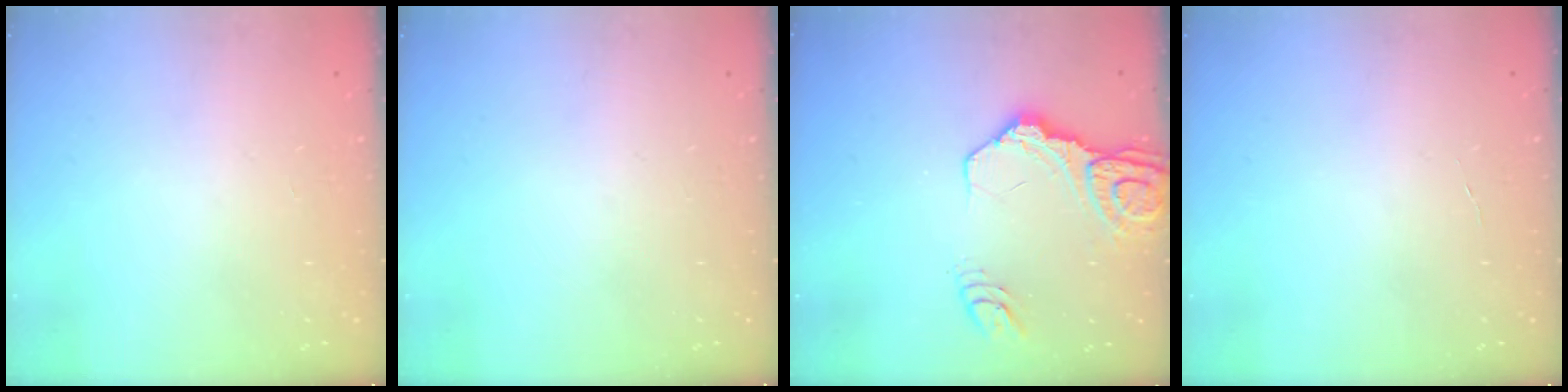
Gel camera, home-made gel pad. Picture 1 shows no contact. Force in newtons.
{"total": 0.0}
{"total": 14.3, "press": 14.2, "slide": 1.7}
{"total": 2.1, "press": 2.1, "slide": 0.2}